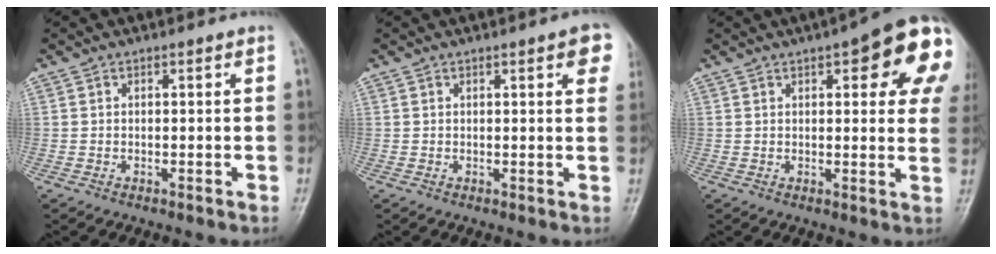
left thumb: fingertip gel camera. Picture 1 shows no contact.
{"total": 5.1, "force": [2.4, 1.3, 4.3], "torque": [-0.034, -0.002, 0.022]}
{"total": 18.2, "force": [7.0, 6.2, 15.6], "torque": [-0.171, -0.006, 0.077]}